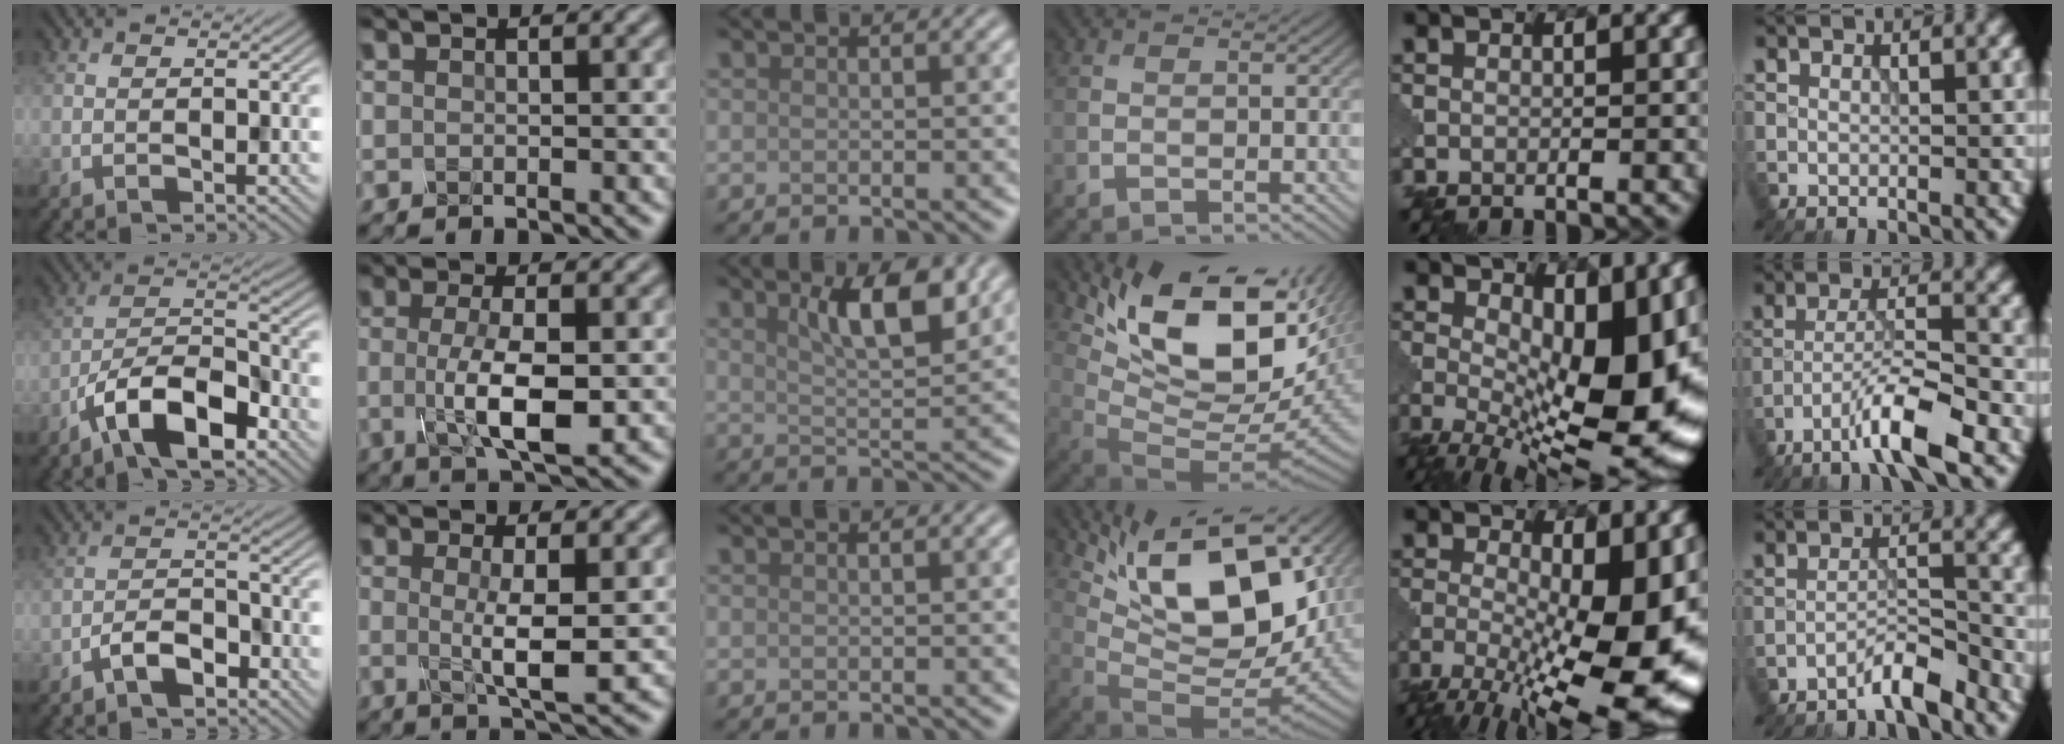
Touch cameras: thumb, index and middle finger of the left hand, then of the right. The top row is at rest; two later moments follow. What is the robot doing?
{"motion": "disassemble", "object": "glue stick"}